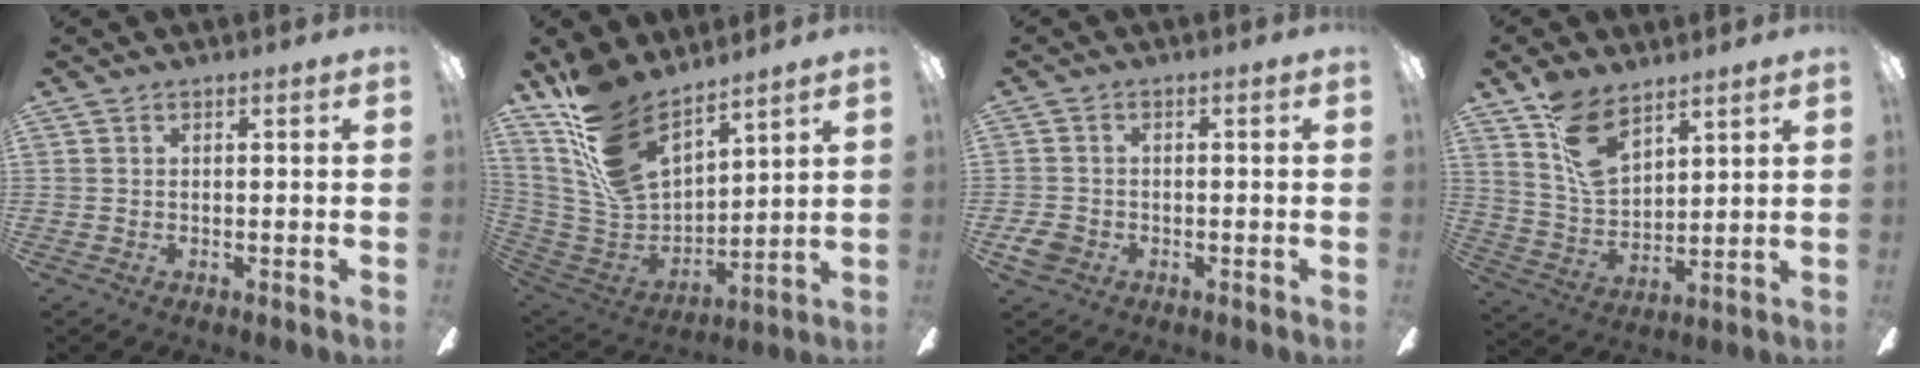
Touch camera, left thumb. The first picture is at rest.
{"total": 18.2, "force": [13.0, 8.4, 9.4], "torque": [-0.220, -0.083, 0.247]}
{"total": 4.0, "force": [-1.6, 3.0, 2.0], "torque": [-0.051, 0.005, -0.031]}
{"total": 11.9, "force": [7.9, 5.9, 6.6], "torque": [-0.125, -0.030, 0.150]}